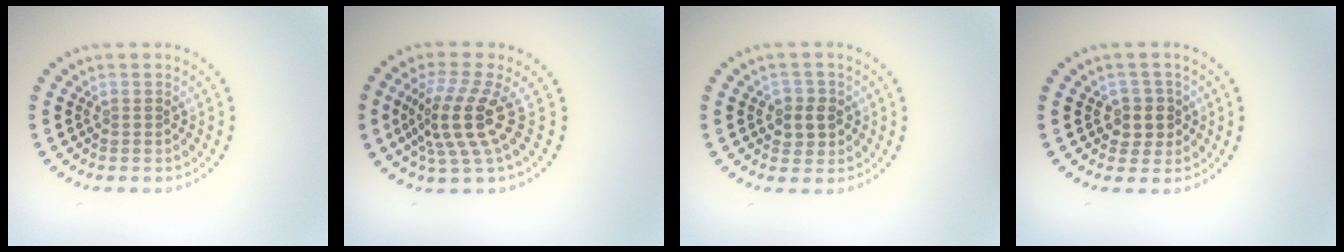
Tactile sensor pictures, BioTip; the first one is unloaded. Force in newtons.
{"total": 4.7, "press": 3.4, "slide": 3.2}
{"total": 2.3, "press": 2.2, "slide": 0.7}
{"total": 2.3, "press": 2.1, "slide": 1.0}